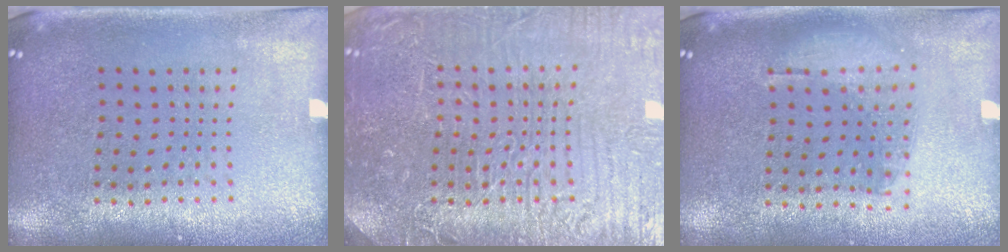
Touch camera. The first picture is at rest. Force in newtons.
{"total": 7.6, "press": 7.5, "slide": 0.9}
{"total": 1.1, "press": 1.0, "slide": 0.4}